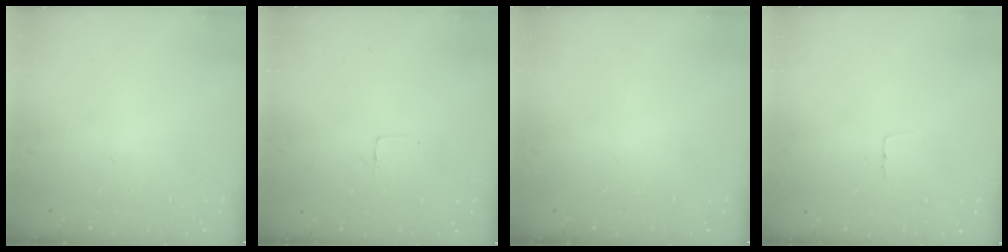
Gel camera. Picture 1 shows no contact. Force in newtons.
{"total": 2.6, "press": 2.6, "slide": 0.2}
{"total": 0.0}
{"total": 2.6, "press": 2.6, "slide": 0.1}